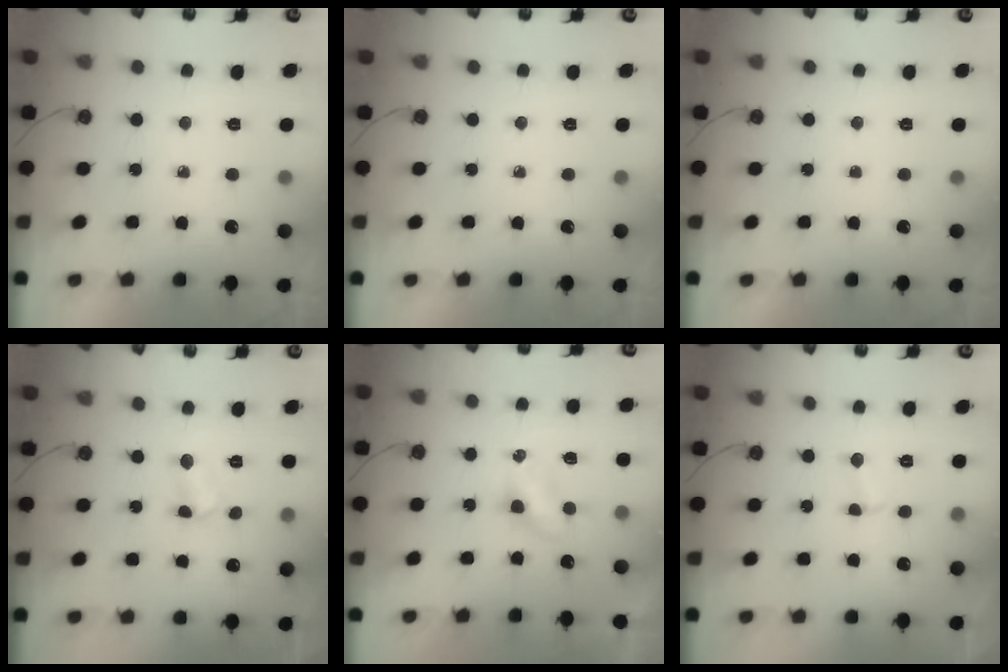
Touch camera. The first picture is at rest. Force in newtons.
{"total": 0.0}
{"total": 0.0}
{"total": 4.0, "press": 4.0, "slide": 0.5}
{"total": 3.7, "press": 3.7, "slide": 0.5}
{"total": 3.6, "press": 3.6, "slide": 0.4}